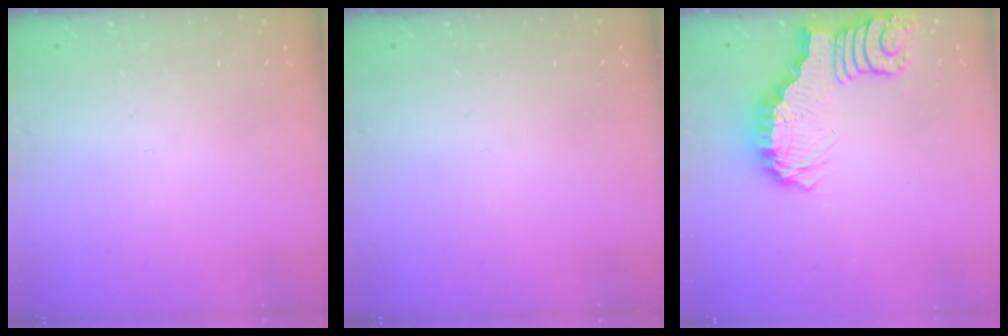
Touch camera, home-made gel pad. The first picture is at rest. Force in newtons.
{"total": 0.0}
{"total": 3.5, "press": 3.5, "slide": 0.7}